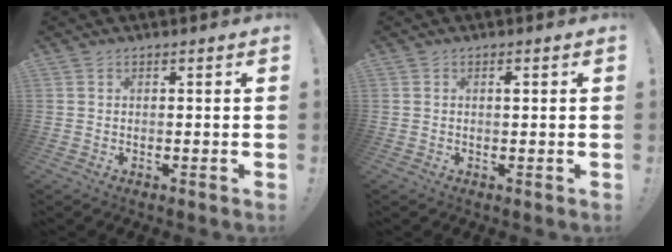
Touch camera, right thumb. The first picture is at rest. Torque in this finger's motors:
{"motor_torque": [-0.04, -0.15, 0.43, -0.10, -0.04]}